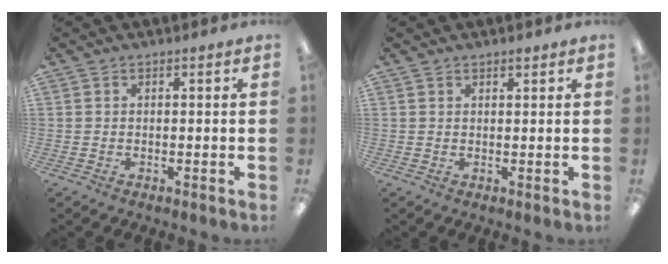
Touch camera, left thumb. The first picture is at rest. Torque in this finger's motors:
{"motor_torque": [-0.44, -0.31, -0.01, -0.02, 0.01]}